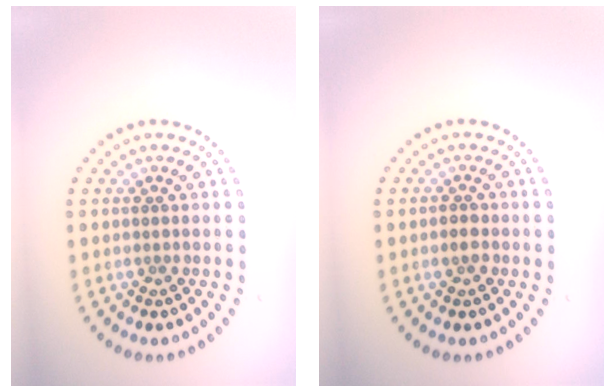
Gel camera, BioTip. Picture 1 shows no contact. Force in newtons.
{"total": 1.2, "press": 1.2, "slide": 0.2}